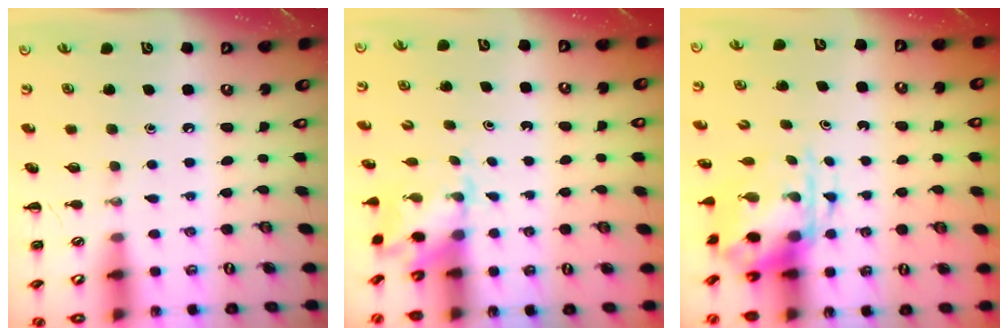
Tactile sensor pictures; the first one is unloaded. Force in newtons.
{"total": 2.3, "press": 2.3, "slide": 0.5}
{"total": 4.7, "press": 4.7, "slide": 0.6}